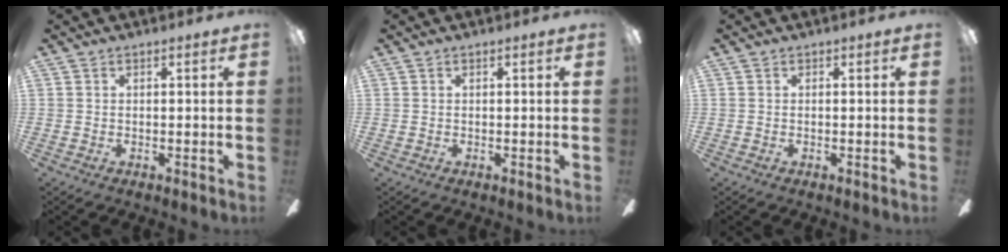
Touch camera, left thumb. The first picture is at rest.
{"total": 0.0}
{"total": 0.0}